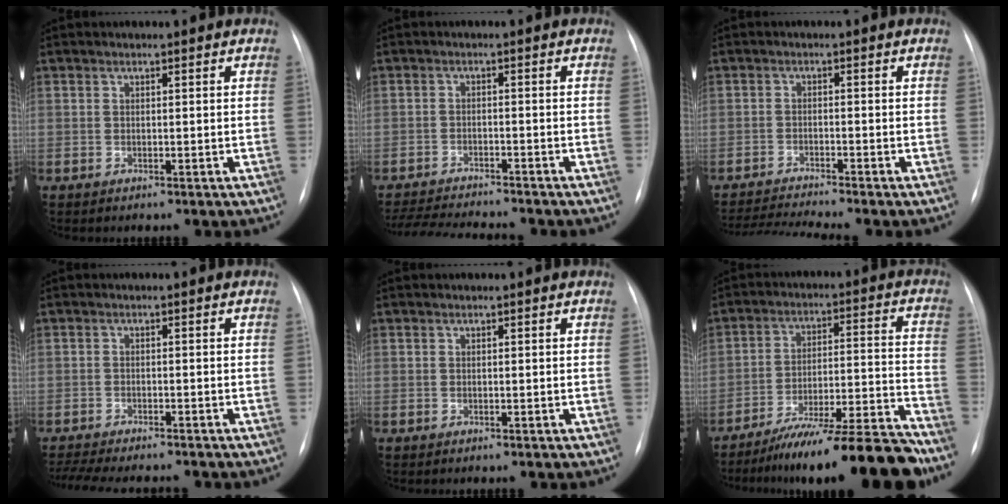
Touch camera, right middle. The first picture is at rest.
{"total": 9.9, "force": [-9.4, 0.3, 3.3], "torque": [-0.053, -0.008, -0.147]}
{"total": 6.2, "force": [-5.6, -2.0, 1.8], "torque": [-0.031, -0.016, -0.097]}
{"total": 11.7, "force": [-10.5, 1.8, 4.9], "torque": [-0.080, -0.010, -0.145]}
{"total": 0.0}
{"total": 17.4, "force": [-15.2, -1.1, 8.4], "torque": [-0.104, 0.011, -0.247]}